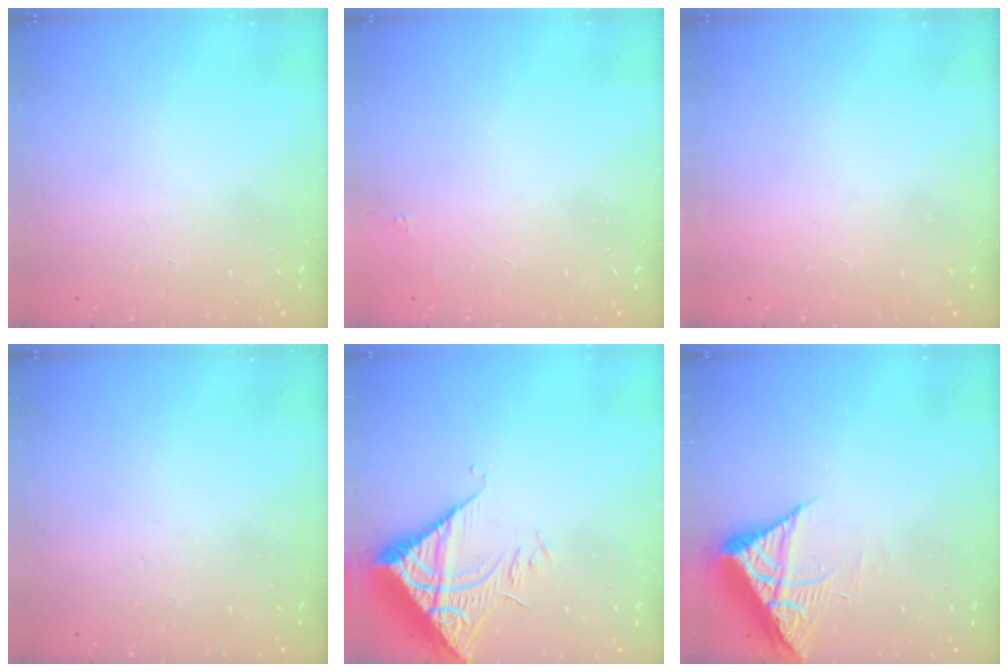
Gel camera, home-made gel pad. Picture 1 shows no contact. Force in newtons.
{"total": 1.6, "press": 1.5, "slide": 0.2}
{"total": 1.5, "press": 1.5, "slide": 0.1}
{"total": 0.0}
{"total": 9.3, "press": 9.2, "slide": 1.2}
{"total": 7.5, "press": 7.5, "slide": 0.8}